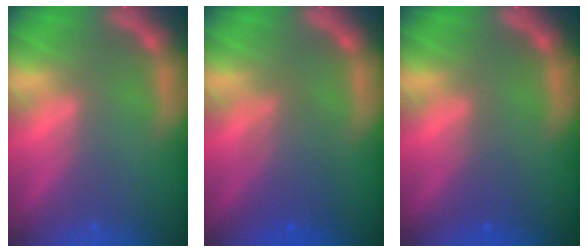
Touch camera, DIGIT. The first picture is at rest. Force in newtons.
{"total": 3.6}
{"total": 1.5}